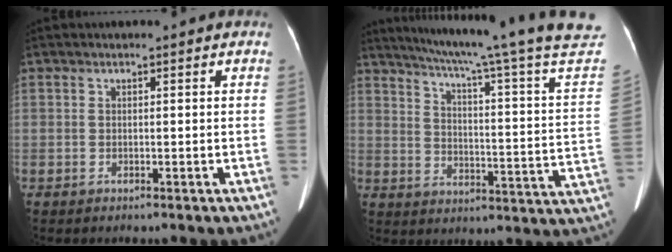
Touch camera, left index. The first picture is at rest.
{"total": 28.0, "force": [24.4, -2.2, 13.6], "torque": [-0.213, -0.085, 0.308]}